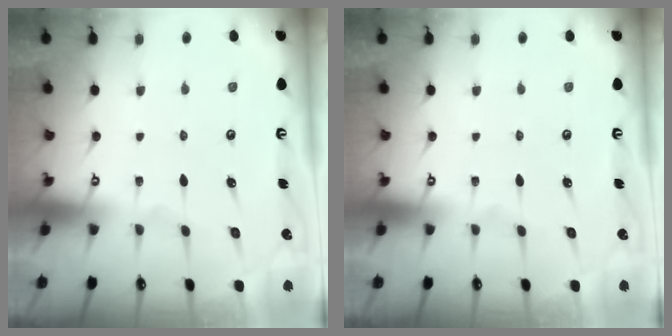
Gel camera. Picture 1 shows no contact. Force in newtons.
{"total": 0.0}